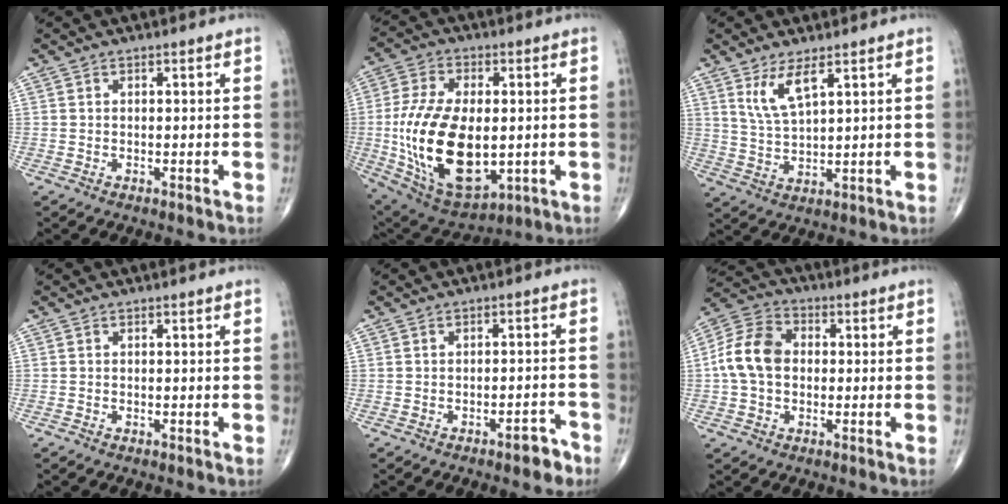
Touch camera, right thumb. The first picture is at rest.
{"total": 22.1, "force": [-1.8, 12.1, 18.5], "torque": [-0.351, -0.009, -0.008]}
{"total": 5.9, "force": [3.3, 1.5, 4.7], "torque": [-0.096, -0.026, 0.075]}
{"total": 0.0}
{"total": 3.5, "force": [-2.4, 1.3, 2.1], "torque": [-0.020, 0.022, -0.031]}
{"total": 10.4, "force": [0.0, 7.7, 7.0], "torque": [-0.129, 0.030, -0.011]}